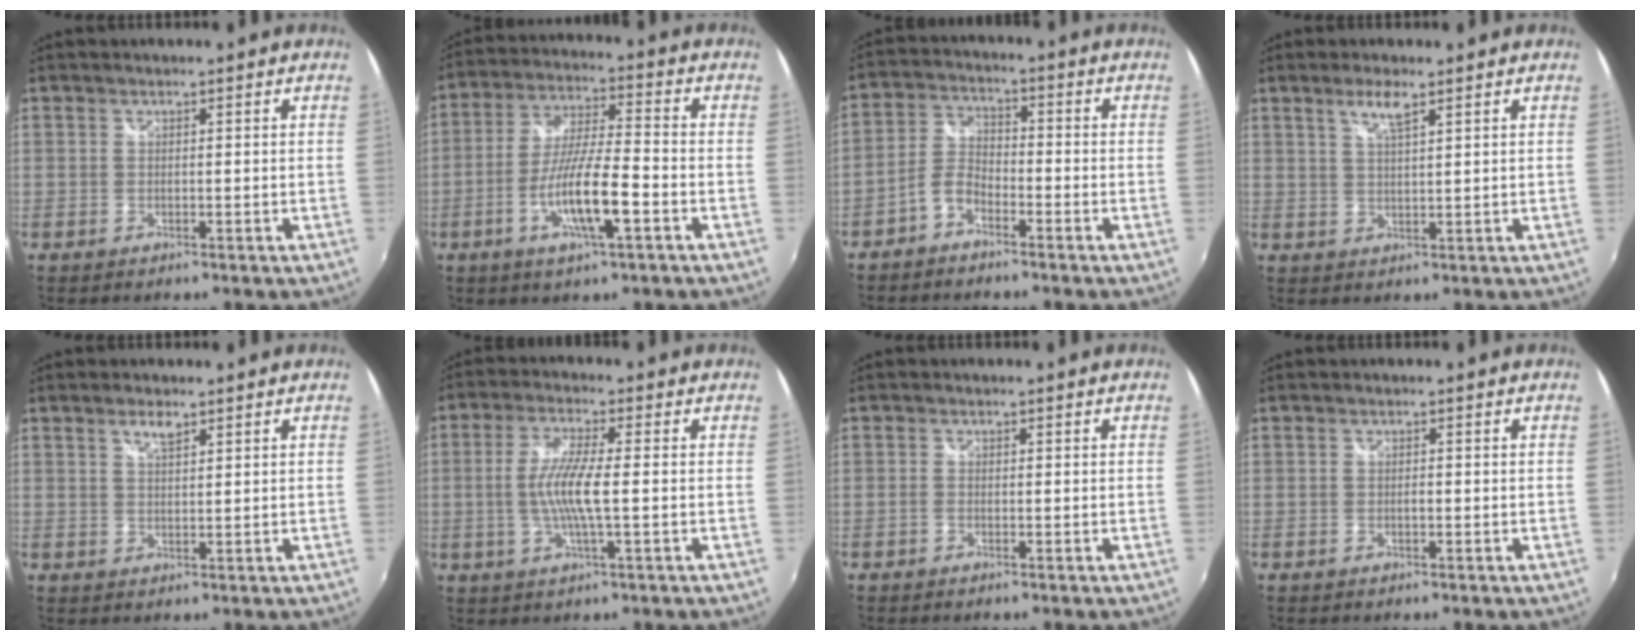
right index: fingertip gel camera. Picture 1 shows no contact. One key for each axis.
{"total": 11.6, "fx": -4.5, "fy": 1.6, "fz": 10.6, "tx": -0.210, "ty": -0.007, "tz": -0.083}
{"total": 4.7, "fx": -3.3, "fy": 2.2, "fz": 2.6, "tx": -0.066, "ty": 0.015, "tz": -0.068}
{"total": 3.6, "fx": 2.2, "fy": 0.5, "fz": 2.8, "tx": -0.053, "ty": 0.002, "tz": 0.043}
{"total": 2.5, "fx": 1.6, "fy": 0.8, "fz": 1.7, "tx": -0.028, "ty": 0.003, "tz": 0.028}
{"total": 7.7, "fx": -0.9, "fy": 0.7, "fz": 7.7, "tx": -0.153, "ty": -0.003, "tz": -0.018}
{"total": 0.5, "fx": -0.4, "fy": 0.2, "fz": 0.2, "tx": -0.003, "ty": -0.002, "tz": -0.011}
{"total": 0.7, "fx": -0.2, "fy": 0.3, "fz": 0.6, "tx": -0.012, "ty": 0.002, "tz": -0.005}